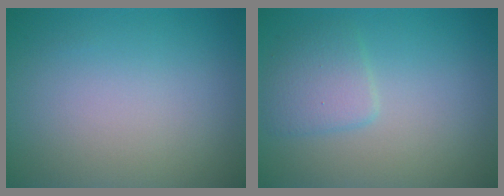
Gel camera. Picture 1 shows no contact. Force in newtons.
{"total": 2.3, "press": 2.3, "slide": 0.1}